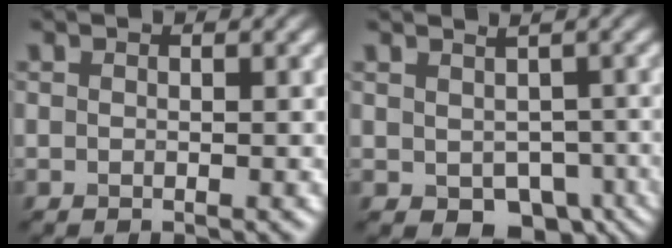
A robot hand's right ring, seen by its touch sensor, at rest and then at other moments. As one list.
[{"total": 5.2, "force": [-1.8, 3.7, 3.2], "torque": [-0.030, -0.010, -0.007]}]